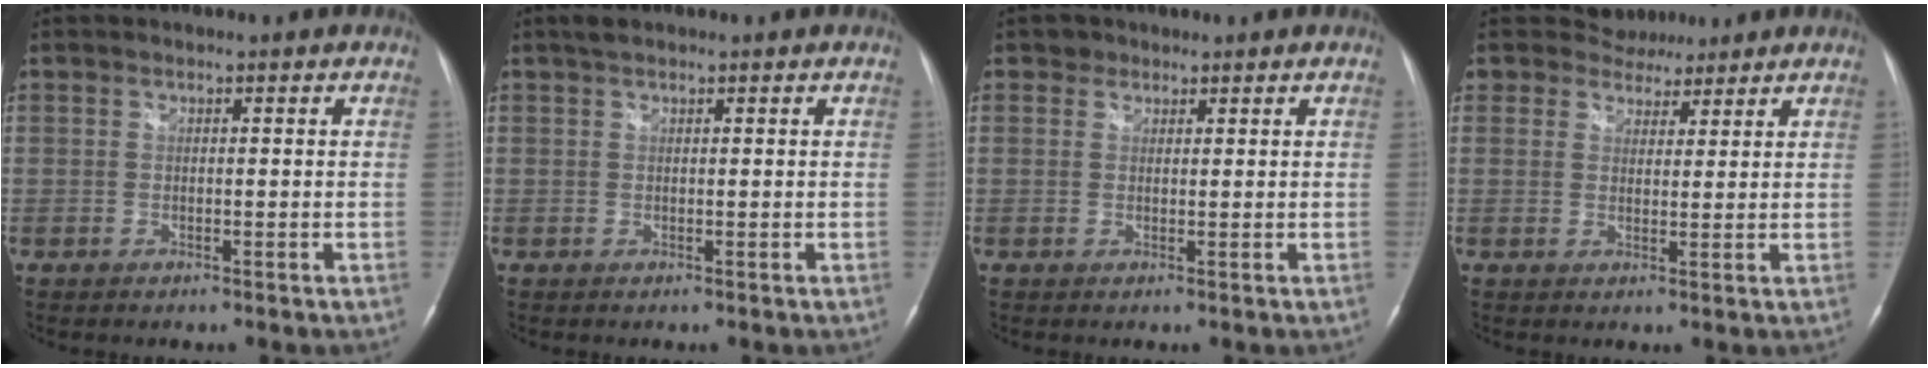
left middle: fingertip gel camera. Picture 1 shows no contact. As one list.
[{"total": 1.2, "force": [1.0, 0.4, 0.6], "torque": [-0.015, 0.013, 0.019]}, {"total": 1.5, "force": [1.1, 1.0, 0.0], "torque": [0.006, 0.002, 0.012]}, {"total": 4.2, "force": [3.7, 2.0, -0.2], "torque": [0.003, 0.006, 0.056]}]